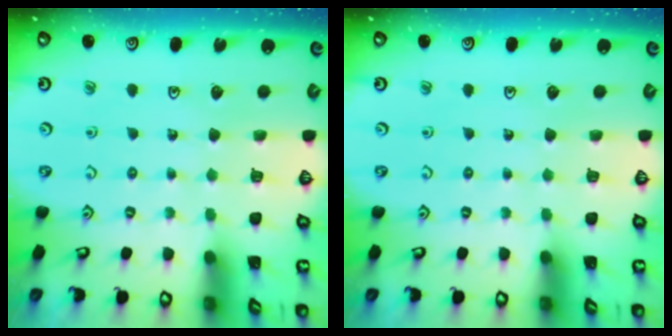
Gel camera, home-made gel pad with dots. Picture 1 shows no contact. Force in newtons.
{"total": 0.0}